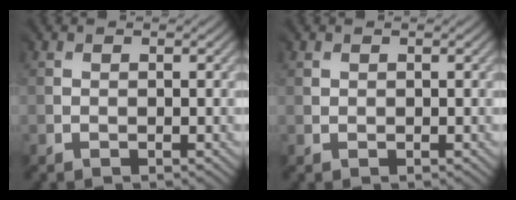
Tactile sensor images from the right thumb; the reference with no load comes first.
{"total": 0.8, "force": [0.7, 0.4, -0.1], "torque": [0.002, -0.002, 0.013]}